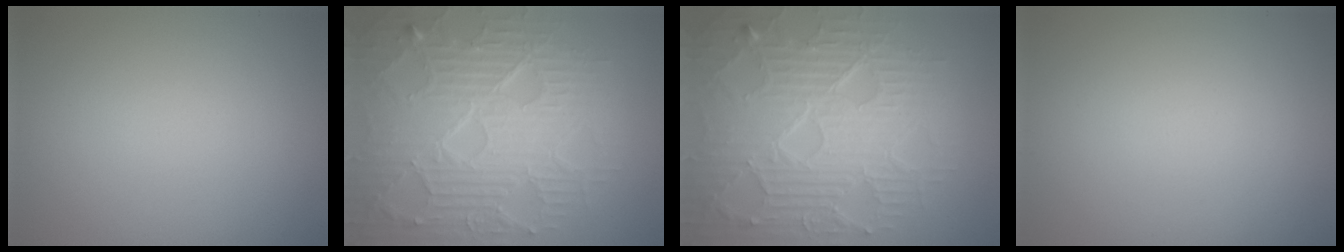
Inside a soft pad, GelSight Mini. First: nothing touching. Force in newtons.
{"total": 9.1, "press": 6.5, "slide": 6.4}
{"total": 9.1, "press": 6.5, "slide": 6.4}
{"total": 0.0}